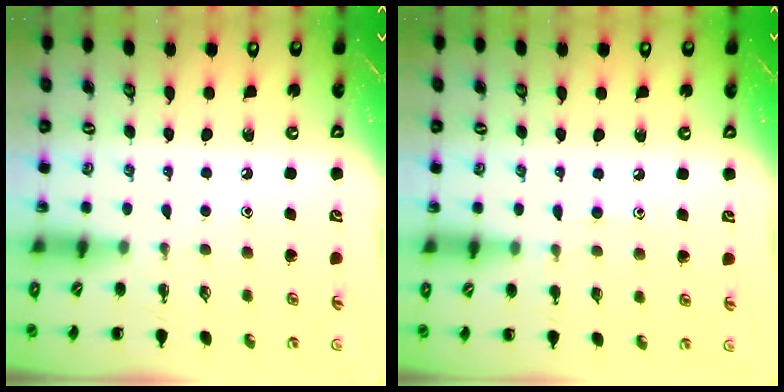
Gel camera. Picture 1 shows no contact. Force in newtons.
{"total": 5.3, "press": 5.0, "slide": 1.9}